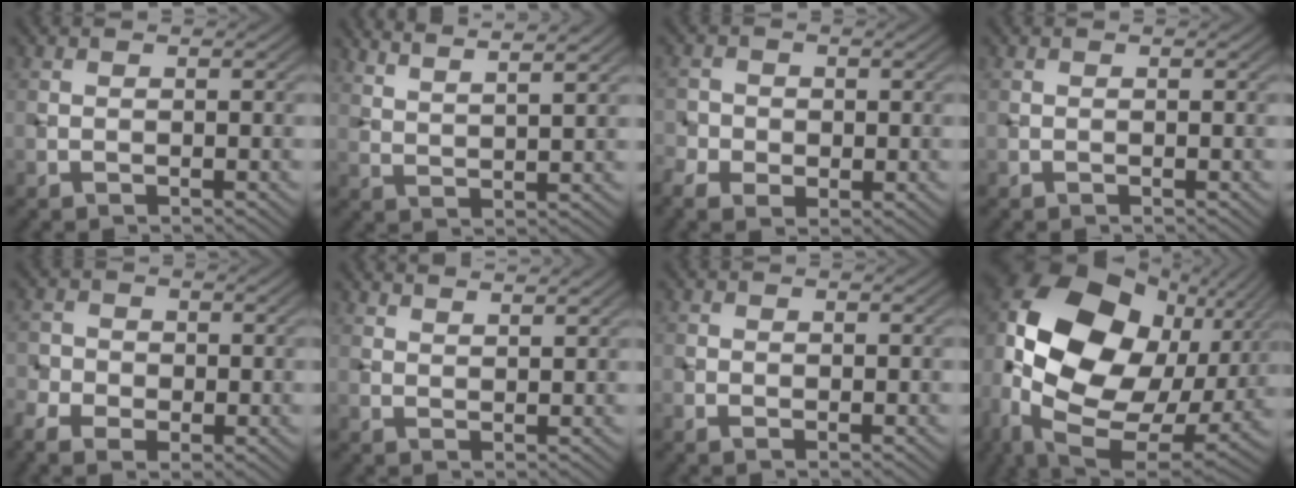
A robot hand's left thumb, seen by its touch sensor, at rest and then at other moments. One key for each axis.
{"total": 7.3, "fx": 5.8, "fy": 1.2, "fz": 4.2, "tx": -0.058, "ty": 0.007, "tz": 0.085}
{"total": 3.9, "fx": -1.2, "fy": 3.1, "fz": 2.0, "tx": -0.044, "ty": -0.007, "tz": -0.019}
{"total": 0.0}
{"total": 4.8, "fx": -1.8, "fy": 3.5, "fz": 2.8, "tx": -0.060, "ty": -0.010, "tz": -0.030}
{"total": 3.2, "fx": 2.8, "fy": 0.5, "fz": 1.5, "tx": -0.018, "ty": -0.003, "tz": 0.044}
{"total": 0.8, "fx": -0.1, "fy": 0.6, "fz": 0.6, "tx": -0.009, "ty": -0.002, "tz": -0.001}
{"total": 22.3, "fx": 4.6, "fy": 15.7, "fz": 15.2, "tx": -0.349, "ty": -0.010, "tz": 0.111}